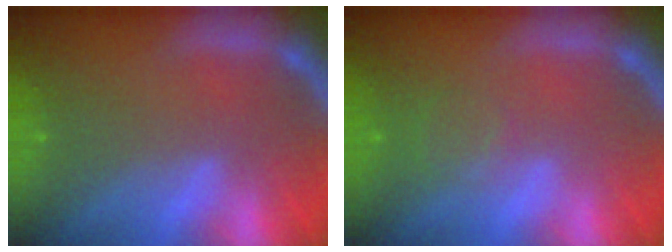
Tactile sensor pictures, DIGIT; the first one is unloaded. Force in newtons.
{"total": 2.0}